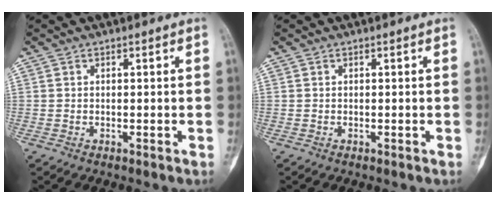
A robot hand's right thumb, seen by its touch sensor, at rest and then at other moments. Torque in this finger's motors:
{"motor_torque": [0.00, 0.00, 0.02, 0.01, 0.00]}